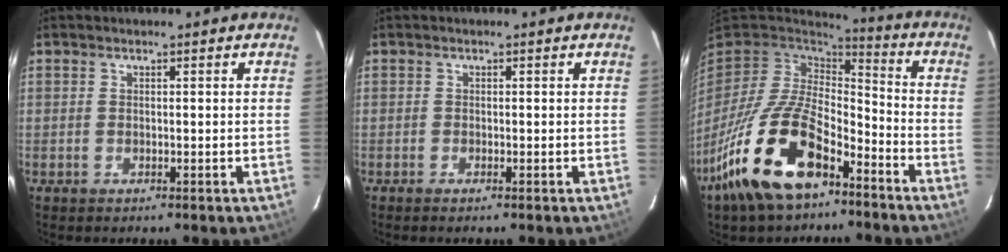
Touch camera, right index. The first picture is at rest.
{"total": 0.7, "force": [-0.6, 0.0, 0.4], "torque": [-0.008, -0.002, -0.011]}
{"total": 20.0, "force": [-11.6, 9.4, 13.4], "torque": [-0.280, -0.020, -0.213]}